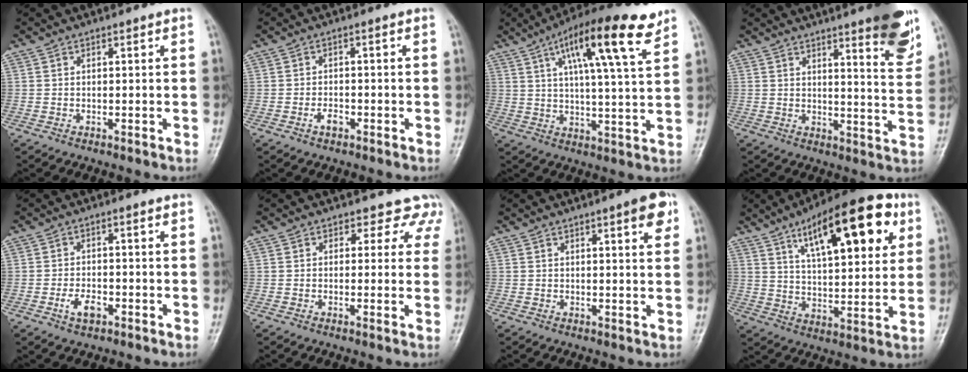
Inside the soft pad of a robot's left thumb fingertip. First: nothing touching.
{"total": 2.3, "force": [-1.3, 1.2, 1.5], "torque": [-0.025, 0.011, -0.023]}
{"total": 16.4, "force": [8.6, 3.3, 13.6], "torque": [-0.209, -0.017, 0.135]}
{"total": 12.0, "force": [7.4, 2.0, 9.2], "torque": [-0.097, -0.045, 0.095]}
{"total": 3.9, "force": [-1.8, 2.1, 2.8], "torque": [-0.049, 0.011, -0.031]}
{"total": 2.6, "force": [1.8, 1.8, 0.1], "torque": [0.032, -0.008, 0.005]}
{"total": 4.9, "force": [2.5, 1.1, 4.1], "torque": [-0.045, -0.008, 0.029]}
{"total": 21.3, "force": [9.7, 7.9, 17.3], "torque": [-0.222, -0.019, 0.149]}